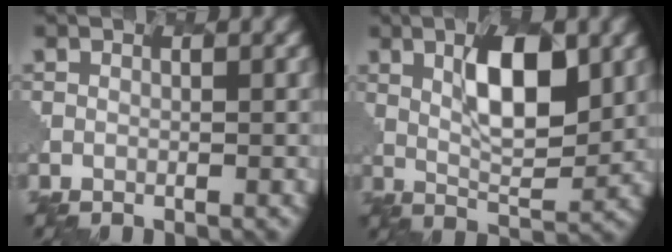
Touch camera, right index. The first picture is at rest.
{"total": 6.6, "force": [2.3, 2.3, 5.8], "torque": [-0.092, -0.002, 0.042]}